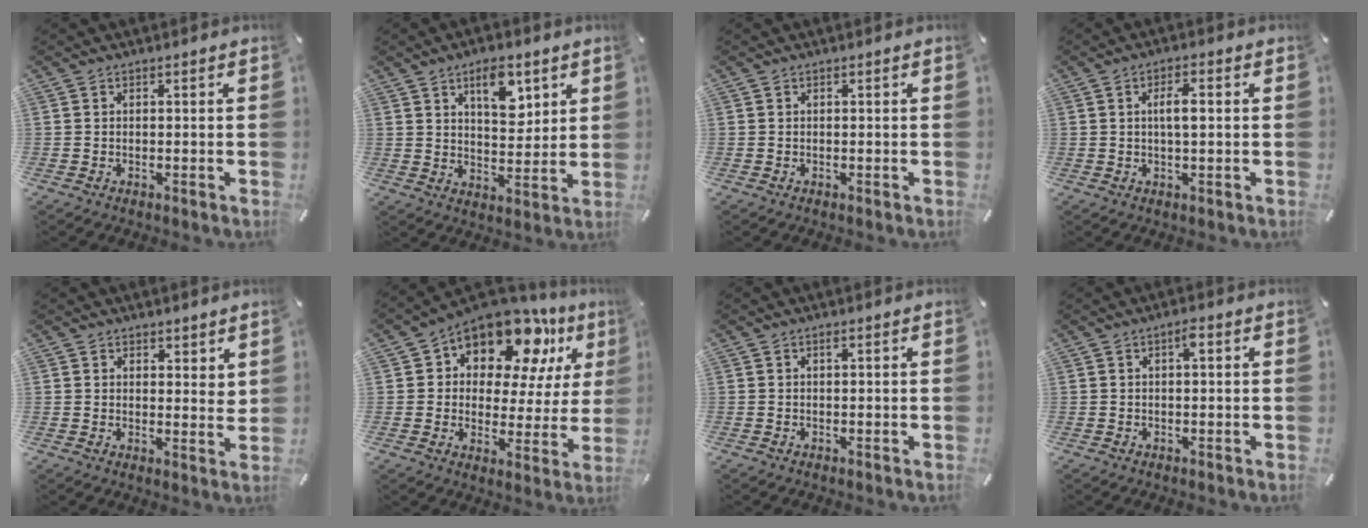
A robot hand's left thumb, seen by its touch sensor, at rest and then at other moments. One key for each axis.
{"total": 9.4, "fx": 5.3, "fy": 5.0, "fz": 6.0, "tx": -0.078, "ty": -0.022, "tz": 0.086}
{"total": 0.0}
{"total": 4.6, "fx": 0.6, "fy": 1.5, "fz": 4.3, "tx": -0.076, "ty": 0.002, "tz": 0.006}
{"total": 3.6, "fx": 2.8, "fy": 2.0, "fz": 0.7, "tx": 0.004, "ty": -0.016, "tz": 0.049}
{"total": 15.2, "fx": 10.5, "fy": 8.0, "fz": 7.6, "tx": -0.125, "ty": -0.079, "tz": 0.184}
{"total": 0.5, "fx": 0.2, "fy": 0.1, "fz": 0.5, "tx": -0.009, "ty": 0.000, "tz": 0.004}
{"total": 2.1, "fx": 0.7, "fy": 0.6, "fz": 1.9, "tx": -0.030, "ty": 0.002, "tz": 0.008}